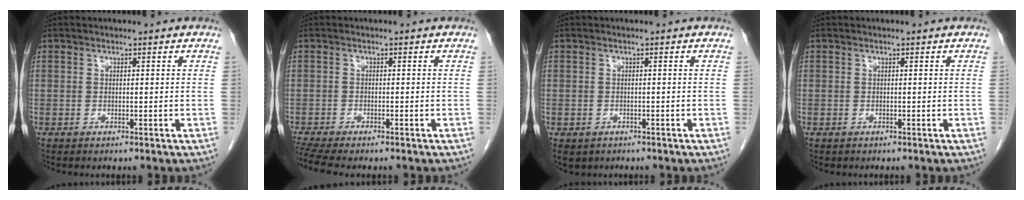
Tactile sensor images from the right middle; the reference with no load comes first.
{"total": 5.8, "force": [-5.0, 0.8, 2.9], "torque": [-0.053, -0.008, -0.079]}
{"total": 3.0, "force": [-1.8, 2.3, 0.8], "torque": [-0.013, -0.001, -0.019]}
{"total": 0.0}